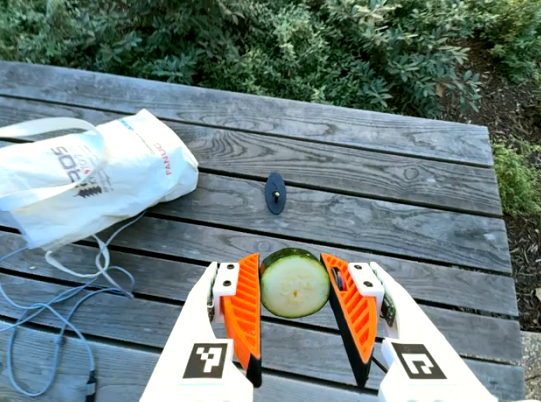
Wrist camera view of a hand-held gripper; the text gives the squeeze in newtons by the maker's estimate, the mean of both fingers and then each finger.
{"total": 9.6, "left": 9.1, "right": 10.2}